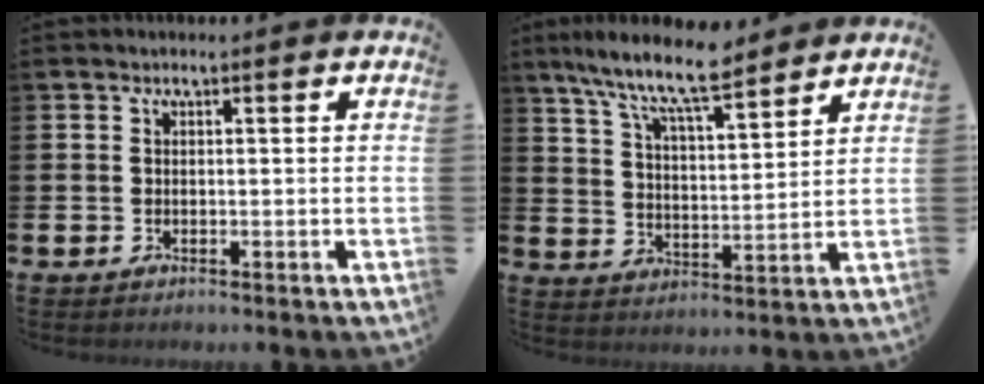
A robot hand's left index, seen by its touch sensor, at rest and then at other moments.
{"total": 9.5, "force": [8.4, 1.3, 4.3], "torque": [-0.101, -0.043, 0.146]}